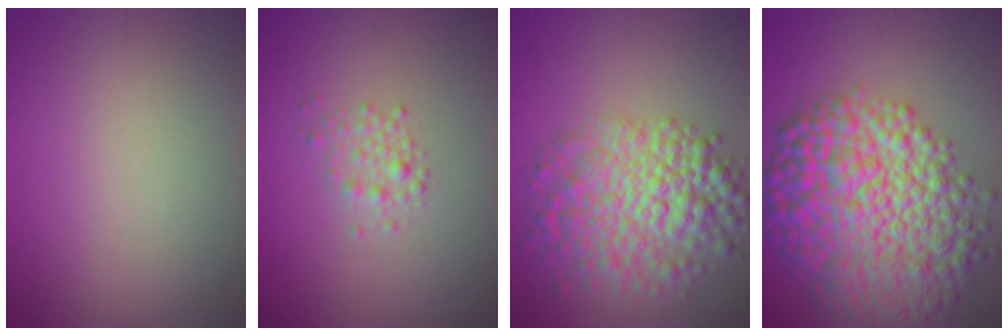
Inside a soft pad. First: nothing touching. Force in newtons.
{"total": 2.2, "press": 2.2, "slide": 0.1}
{"total": 7.3, "press": 7.3, "slide": 0.2}
{"total": 12.1, "press": 12.1, "slide": 0.2}